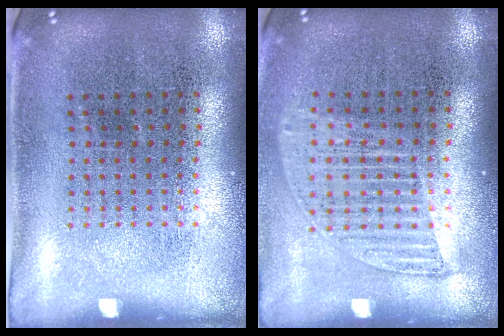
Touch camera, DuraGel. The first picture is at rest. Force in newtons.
{"total": 1.3, "press": 1.1, "slide": 0.6}